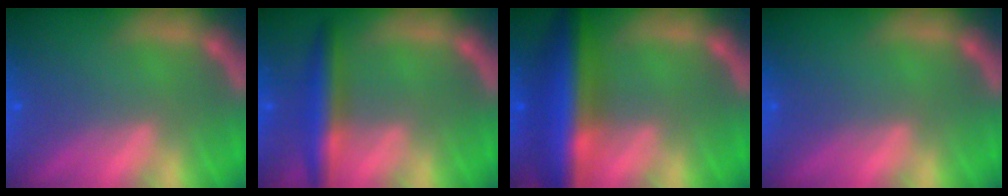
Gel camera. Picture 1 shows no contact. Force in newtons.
{"total": 4.4}
{"total": 9.0}
{"total": 0.0}